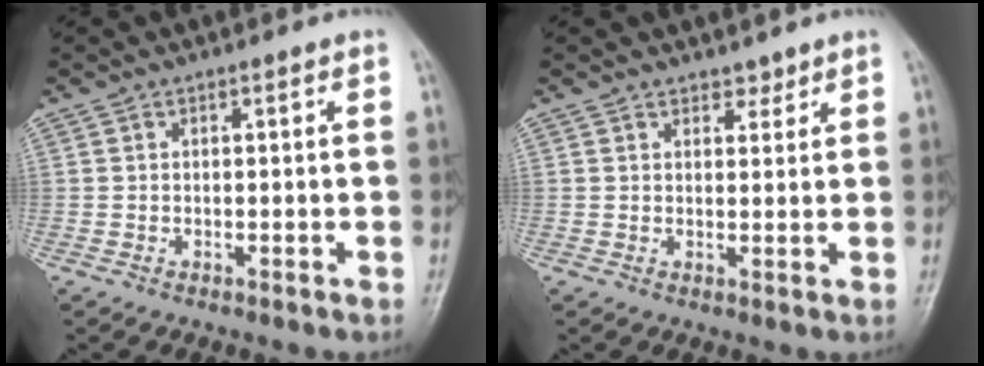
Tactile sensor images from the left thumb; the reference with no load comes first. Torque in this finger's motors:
{"motor_torque": [-0.27, 0.09, -0.27, -0.16, -0.03]}